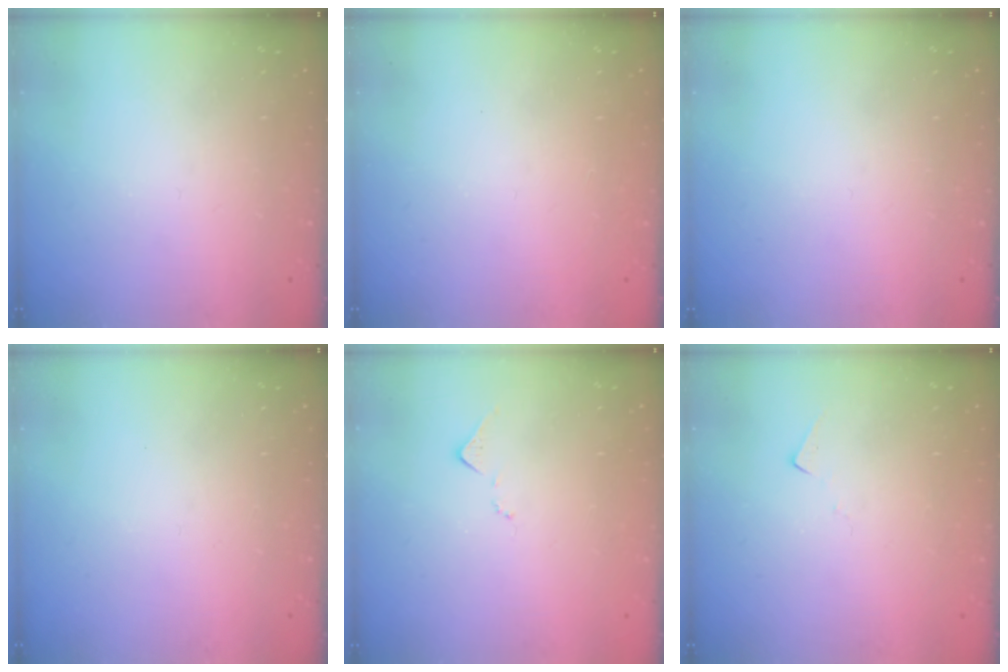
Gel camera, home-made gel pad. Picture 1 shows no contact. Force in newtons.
{"total": 0.9, "press": 0.9, "slide": 0.1}
{"total": 0.0}
{"total": 0.0}
{"total": 7.0, "press": 6.9, "slide": 0.9}
{"total": 5.4, "press": 5.4, "slide": 0.6}